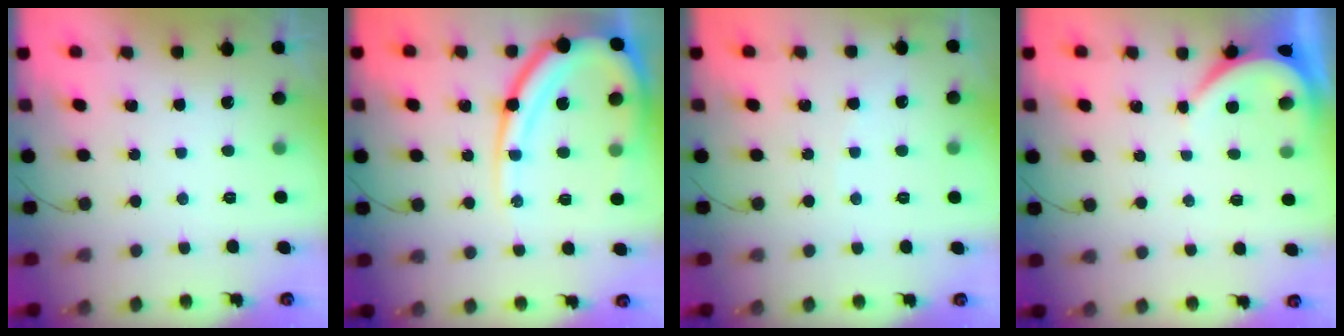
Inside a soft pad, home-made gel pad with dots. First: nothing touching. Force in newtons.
{"total": 18.6, "press": 18.5, "slide": 2.0}
{"total": 2.0, "press": 2.0, "slide": 0.2}
{"total": 3.9, "press": 3.9, "slide": 0.7}